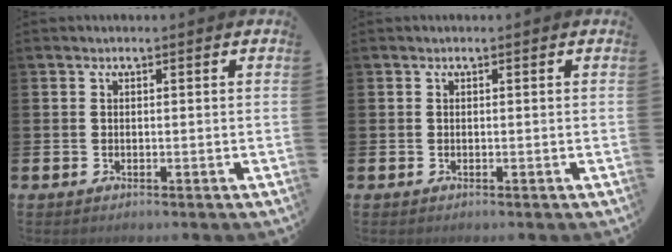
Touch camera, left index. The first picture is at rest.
{"total": 0.0}